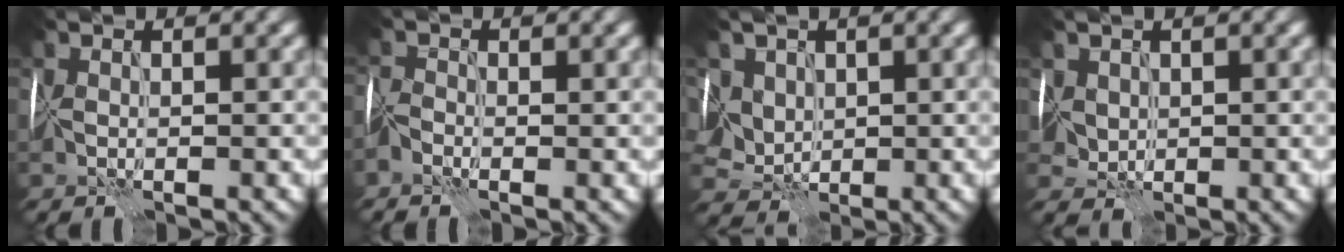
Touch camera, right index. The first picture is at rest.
{"total": 1.6, "force": [-0.8, 1.0, 1.0], "torque": [-0.025, 0.002, -0.028]}
{"total": 5.5, "force": [1.8, 4.4, 2.6], "torque": [-0.068, 0.019, 0.035]}
{"total": 2.2, "force": [1.0, 1.9, 0.5], "torque": [-0.020, -0.001, 0.022]}